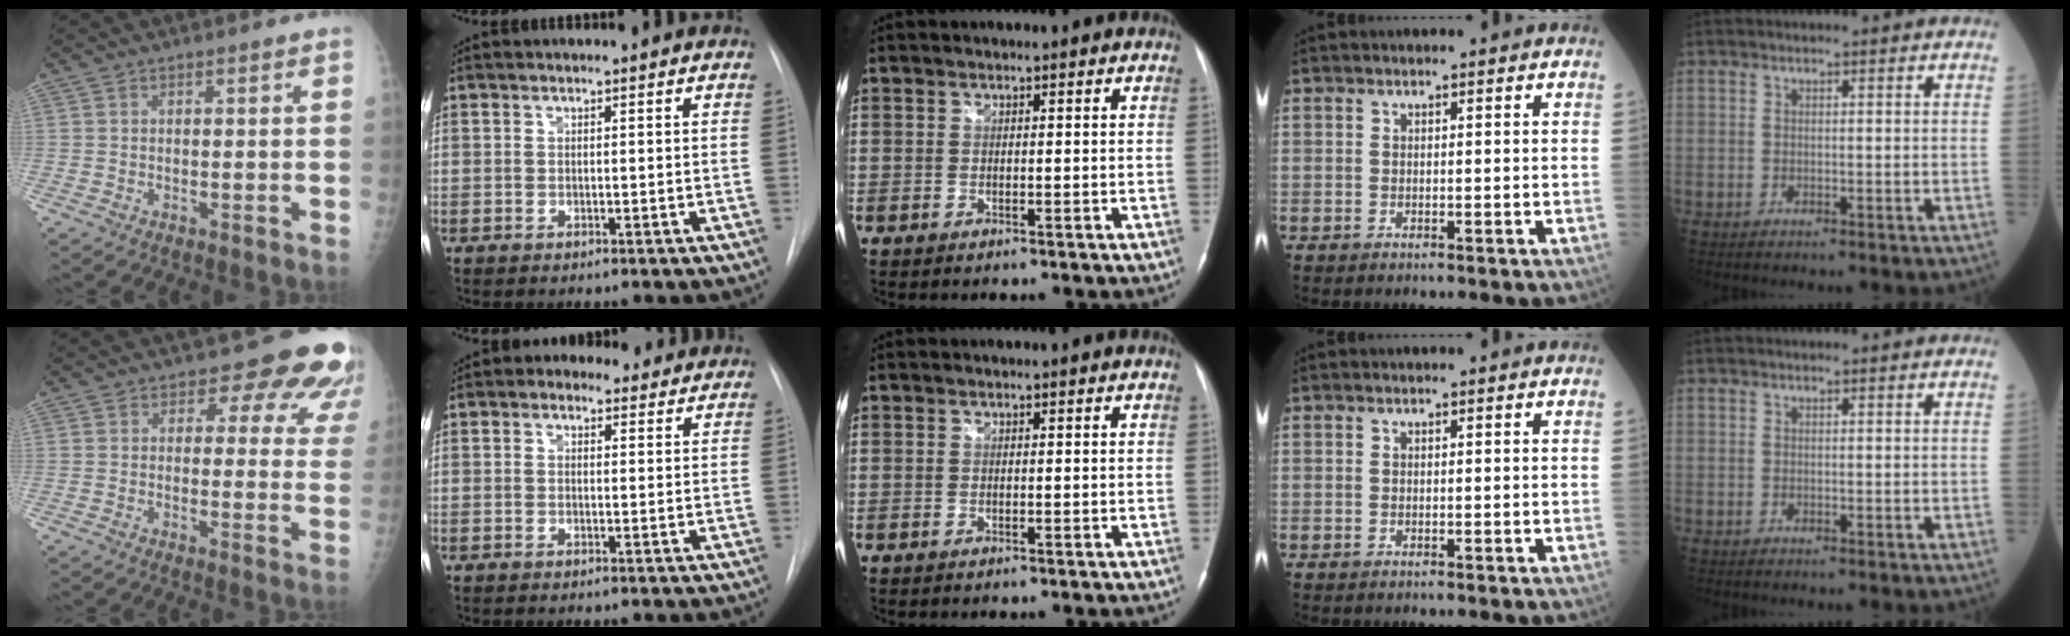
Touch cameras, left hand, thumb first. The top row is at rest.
{"thumb": {"total": 12.2, "force": [9.2, 6.4, 4.9], "torque": [0.008, -0.042, 0.073]}, "index": {"total": 3.9, "force": [2.7, 2.6, 1.3], "torque": [-0.016, 0.013, 0.034]}}